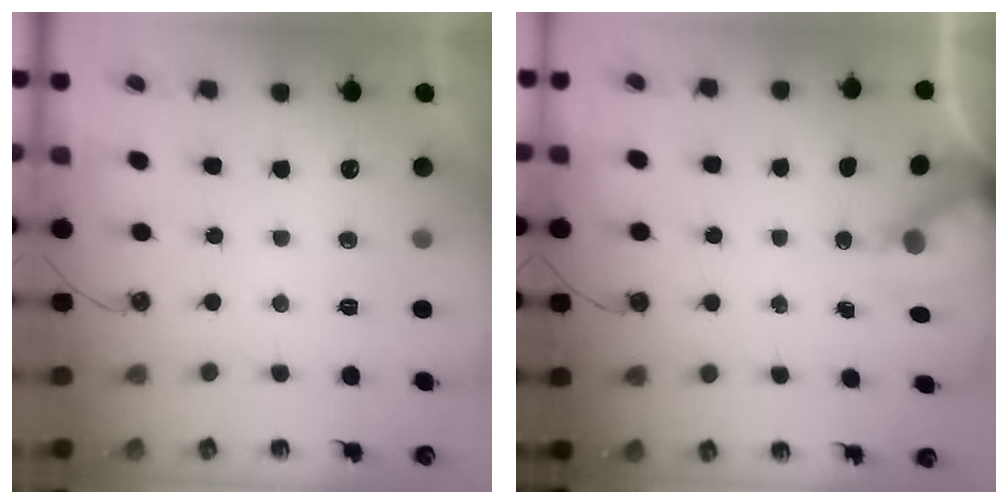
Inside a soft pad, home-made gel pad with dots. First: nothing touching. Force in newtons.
{"total": 5.6, "press": 5.6, "slide": 0.5}